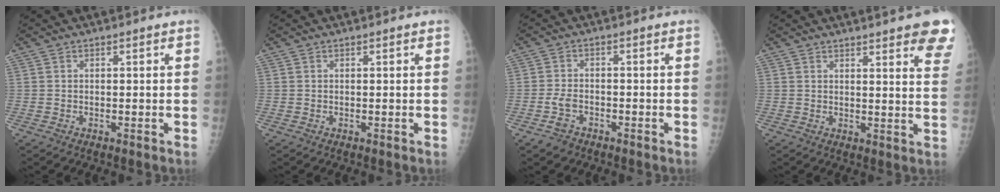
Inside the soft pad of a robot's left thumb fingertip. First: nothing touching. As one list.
[{"total": 0.0}, {"total": 3.5, "force": [-2.2, 2.2, 1.7], "torque": [-0.037, 0.012, -0.037]}, {"total": 12.8, "force": [9.2, 2.6, 8.5], "torque": [-0.077, -0.038, 0.091]}]